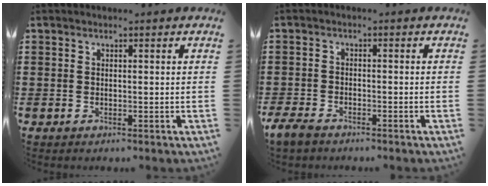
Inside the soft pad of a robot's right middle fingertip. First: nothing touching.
{"total": 2.7, "force": [-2.2, 1.1, 1.1], "torque": [-0.043, -0.001, -0.051]}